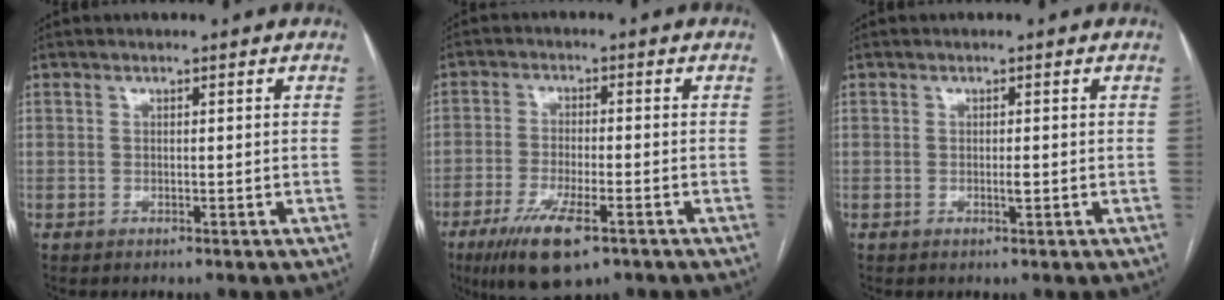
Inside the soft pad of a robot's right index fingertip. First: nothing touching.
{"total": 9.8, "force": [-5.7, 2.4, 7.6], "torque": [-0.141, -0.020, -0.092]}
{"total": 1.0, "force": [-0.2, -0.1, 1.0], "torque": [-0.018, -0.002, -0.003]}